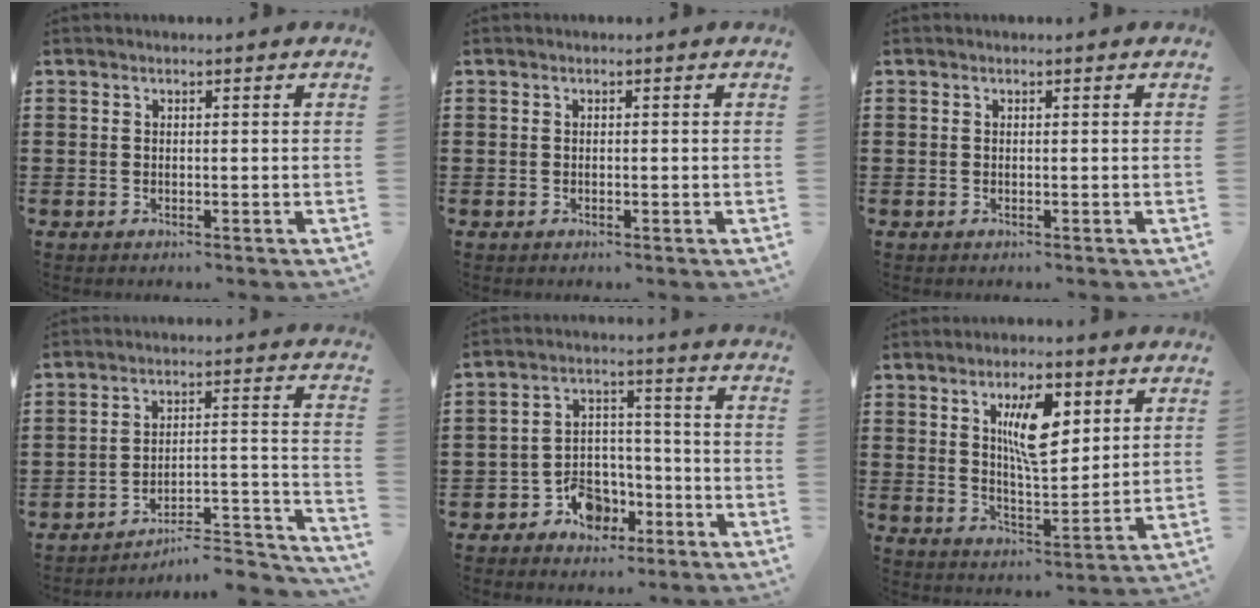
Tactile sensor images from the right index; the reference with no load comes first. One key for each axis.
{"total": 0.0}
{"total": 0.0}
{"total": 5.9, "fx": -5.6, "fy": 0.5, "fz": 1.8, "tx": -0.027, "ty": -0.005, "tz": -0.112}
{"total": 6.5, "fx": -3.7, "fy": 4.7, "fz": 2.4, "tx": -0.043, "ty": 0.026, "tz": -0.064}
{"total": 9.0, "fx": 3.5, "fy": 3.3, "fz": 7.6, "tx": -0.131, "ty": 0.000, "tz": 0.054}